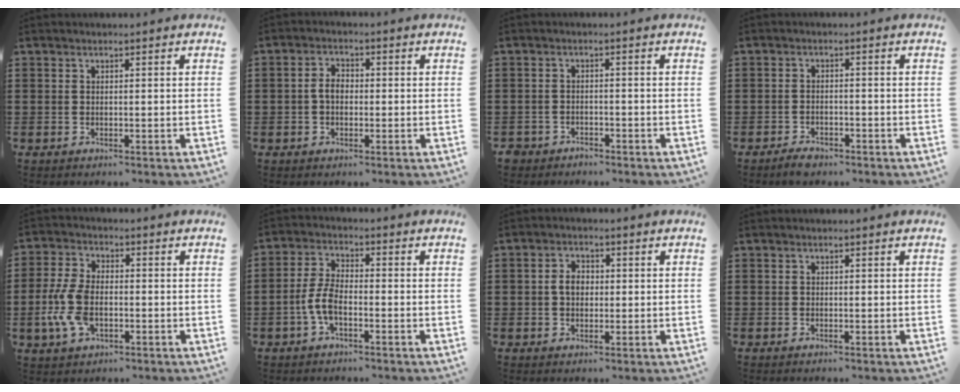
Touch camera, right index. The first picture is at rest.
{"total": 2.6, "force": [-0.3, 1.5, 2.1], "torque": [-0.039, 0.004, -0.006]}
{"total": 1.8, "force": [-1.7, 0.5, 0.0], "torque": [-0.008, 0.001, -0.039]}
{"total": 1.8, "force": [-1.6, 0.6, 0.4], "torque": [-0.011, 0.000, -0.033]}
{"total": 7.6, "force": [-1.8, 4.3, 6.0], "torque": [-0.153, -0.005, -0.042]}
{"total": 5.3, "force": [-1.9, 2.3, 4.3], "torque": [-0.109, -0.004, -0.044]}
{"total": 2.7, "force": [0.1, 1.9, 2.0], "torque": [-0.041, 0.009, 0.000]}
{"total": 0.0}